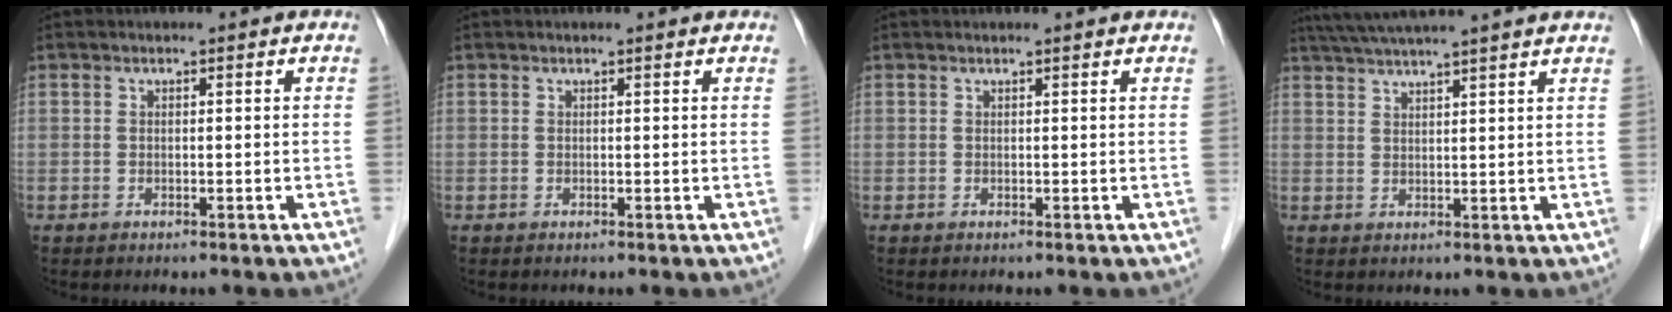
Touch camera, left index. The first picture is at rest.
{"total": 0.6, "force": [0.5, 0.0, 0.1], "torque": [-0.006, 0.001, 0.004]}
{"total": 1.5, "force": [1.4, 0.0, 0.4], "torque": [-0.012, 0.010, 0.015]}
{"total": 11.9, "force": [10.3, -1.0, 5.9], "torque": [-0.103, 0.036, 0.140]}